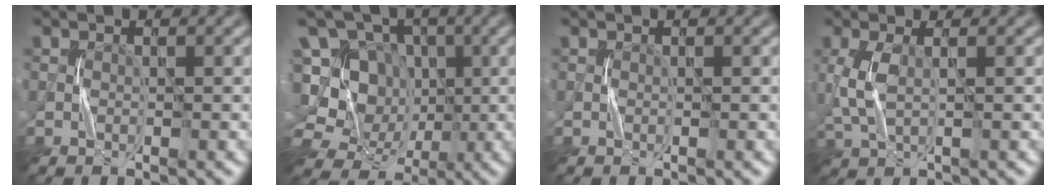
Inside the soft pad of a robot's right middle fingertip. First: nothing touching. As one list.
[{"total": 12.6, "force": [-0.4, 11.6, 4.8], "torque": [-0.141, 0.036, -0.027]}, {"total": 0.0}, {"total": 2.7, "force": [0.4, 0.9, 2.5], "torque": [-0.067, 0.002, 0.011]}]